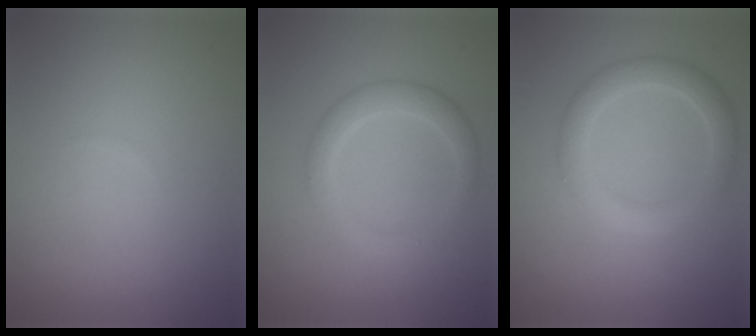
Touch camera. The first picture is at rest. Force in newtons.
{"total": 2.7, "press": 2.7, "slide": 0.2}
{"total": 3.4, "press": 3.4, "slide": 0.2}